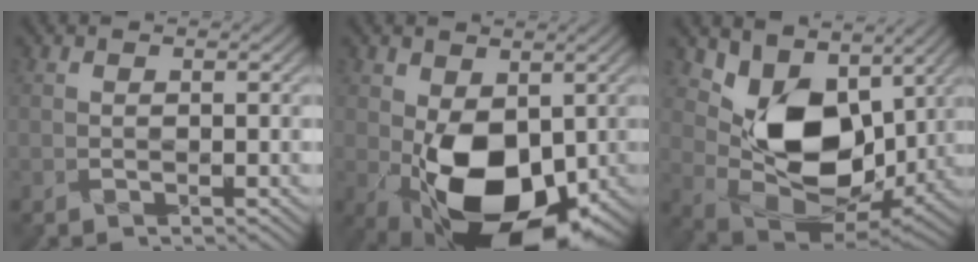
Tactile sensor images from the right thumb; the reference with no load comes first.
{"total": 11.6, "force": [-2.2, 6.9, 9.0], "torque": [-0.158, -0.011, -0.031]}
{"total": 11.1, "force": [4.2, 7.5, 7.0], "torque": [-0.138, -0.019, 0.091]}